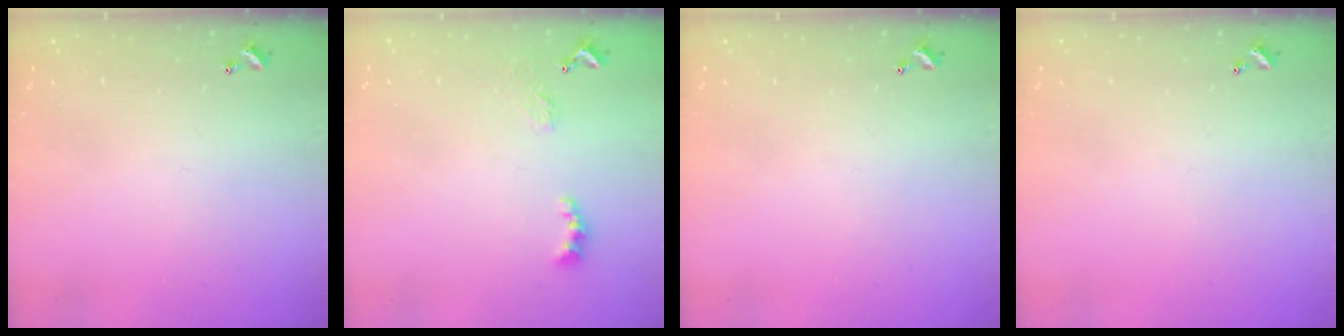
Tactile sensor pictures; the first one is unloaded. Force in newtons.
{"total": 1.6, "press": 1.5, "slide": 0.5}
{"total": 0.0}
{"total": 0.0}